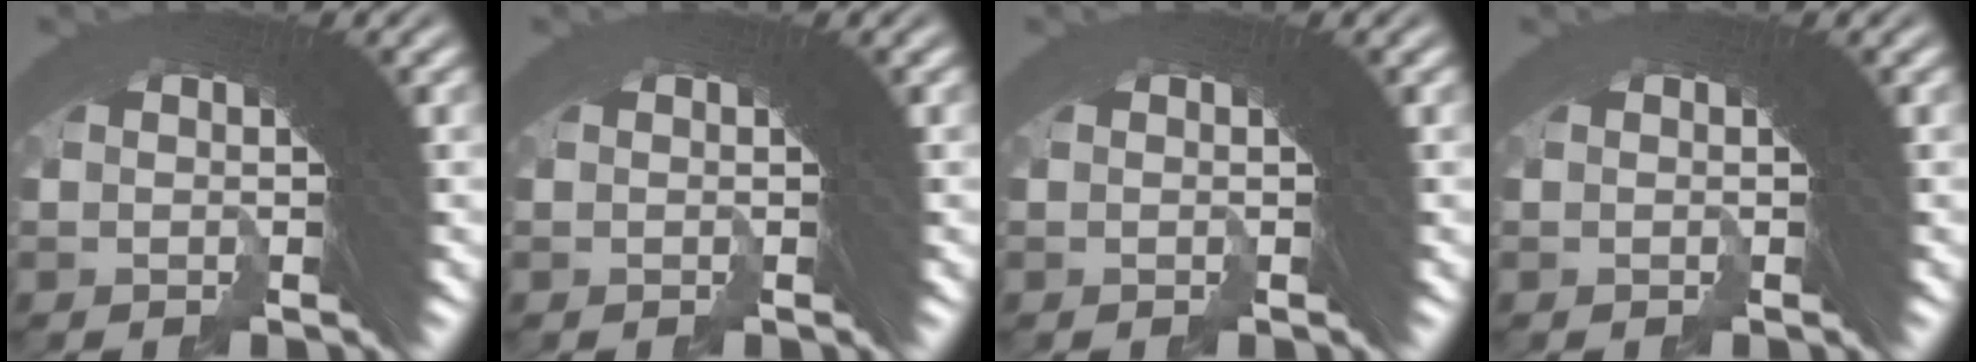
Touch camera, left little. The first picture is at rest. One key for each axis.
{"total": 0.0}
{"total": 0.0}
{"total": 0.0}